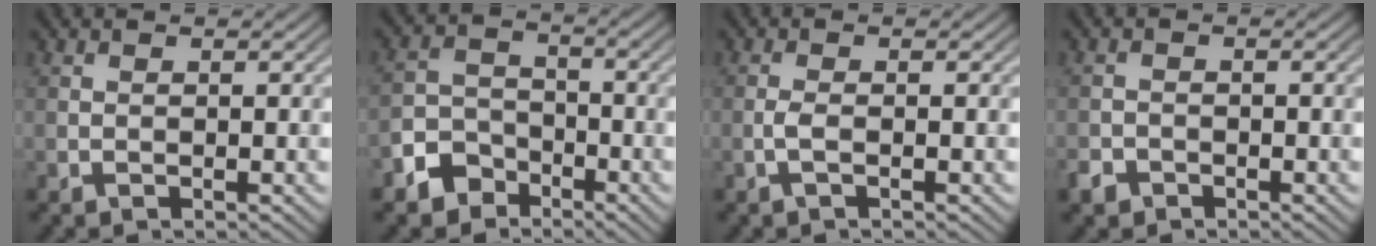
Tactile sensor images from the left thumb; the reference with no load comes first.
{"total": 5.7, "force": [-3.8, 3.8, 1.9], "torque": [-0.042, 0.002, -0.088]}
{"total": 1.4, "force": [-0.5, 0.3, 1.2], "torque": [-0.029, 0.004, -0.016]}
{"total": 2.0, "force": [-1.4, 1.3, 0.5], "torque": [-0.012, -0.003, -0.037]}